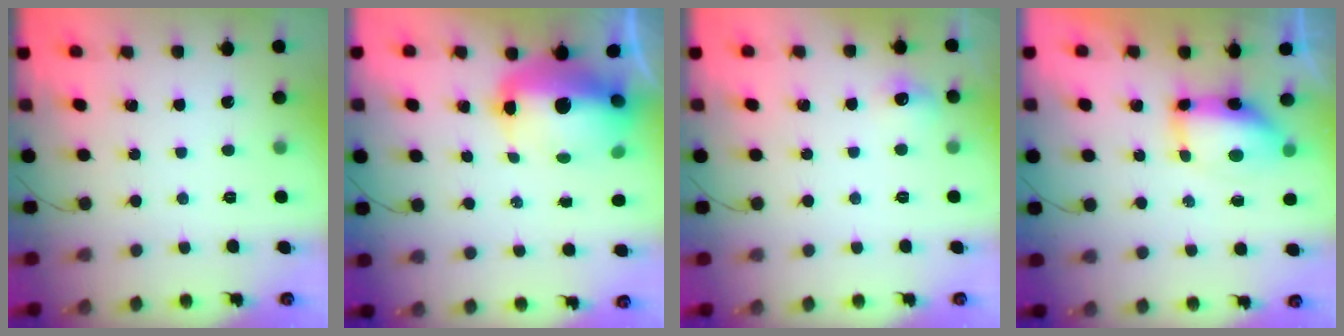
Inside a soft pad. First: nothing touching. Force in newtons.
{"total": 15.6, "press": 14.8, "slide": 4.9}
{"total": 6.4, "press": 6.1, "slide": 1.6}
{"total": 8.3, "press": 8.2, "slide": 1.2}